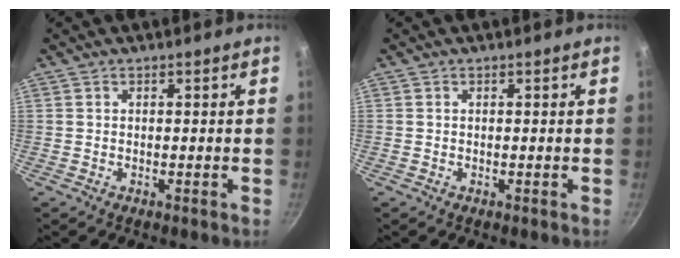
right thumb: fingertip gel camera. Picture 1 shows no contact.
{"total": 0.0}